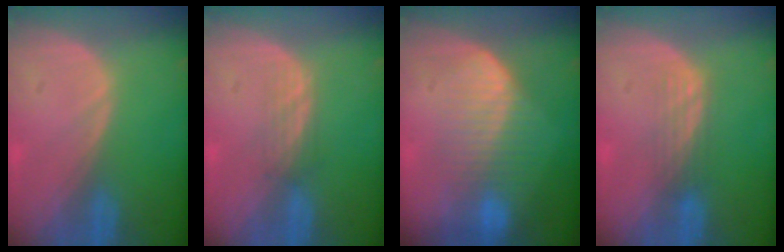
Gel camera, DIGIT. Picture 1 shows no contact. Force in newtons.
{"total": 2.2, "press": 2.2, "slide": 0.4}
{"total": 6.9, "press": 6.7, "slide": 1.5}
{"total": 2.9, "press": 2.5, "slide": 1.5}